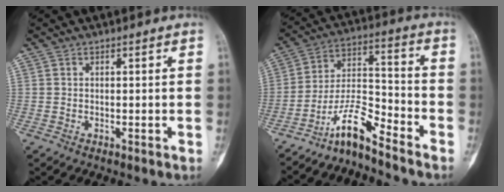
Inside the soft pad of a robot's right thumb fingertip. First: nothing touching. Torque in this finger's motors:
{"motor_torque": [0.22, -0.01, 0.93, -0.57, 0.01]}